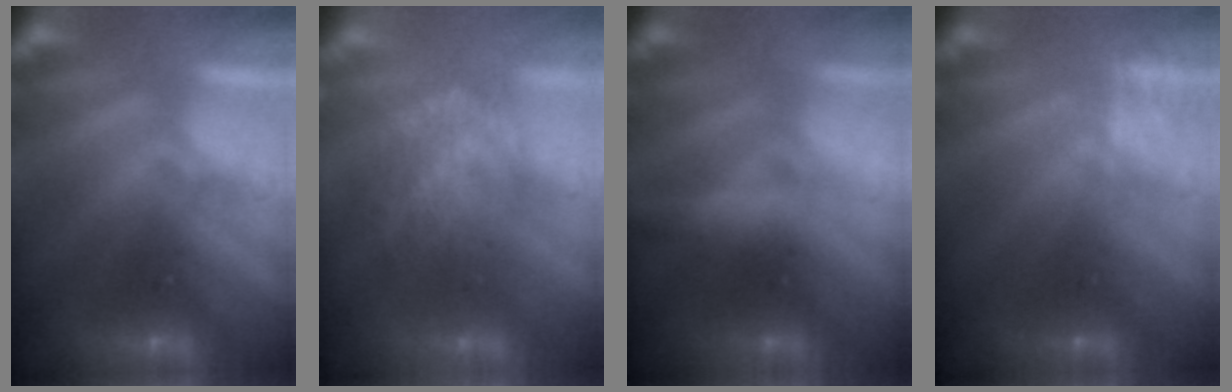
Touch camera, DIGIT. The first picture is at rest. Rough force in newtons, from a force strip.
{"total": 7.9}
{"total": 2.9}
{"total": 1.7}